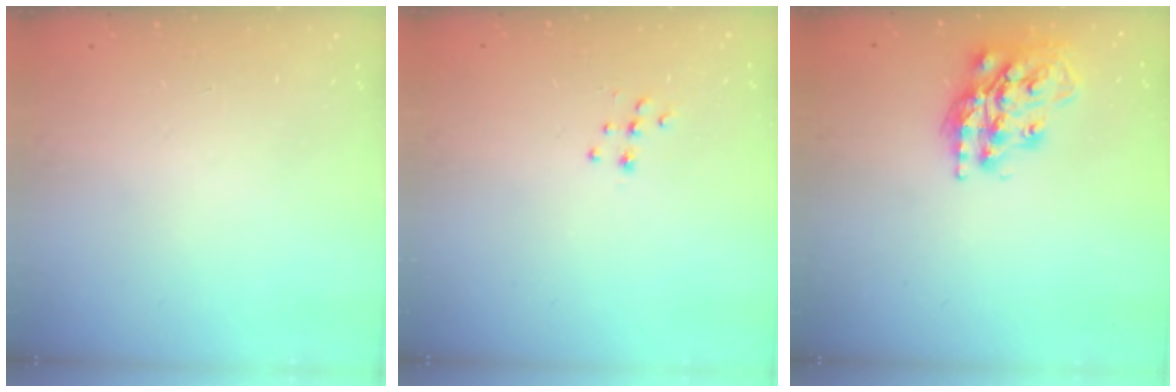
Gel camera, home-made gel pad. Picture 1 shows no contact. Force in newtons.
{"total": 6.8, "press": 6.8, "slide": 0.5}
{"total": 16.6, "press": 16.5, "slide": 1.1}